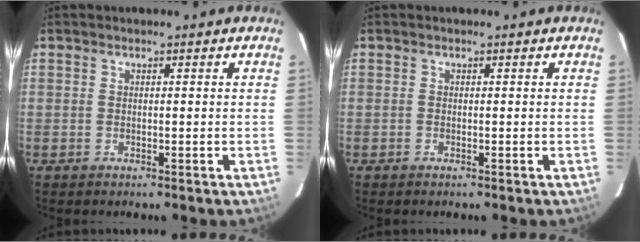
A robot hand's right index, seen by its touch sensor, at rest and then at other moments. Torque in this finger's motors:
{"motor_torque": [-0.24, -0.24, -0.05, 0.00]}